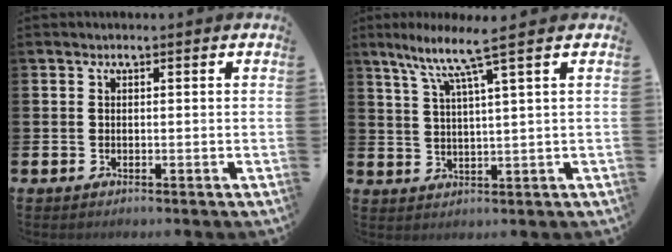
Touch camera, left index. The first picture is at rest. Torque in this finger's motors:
{"motor_torque": [1.22, -0.80, 0.50, 0.13]}